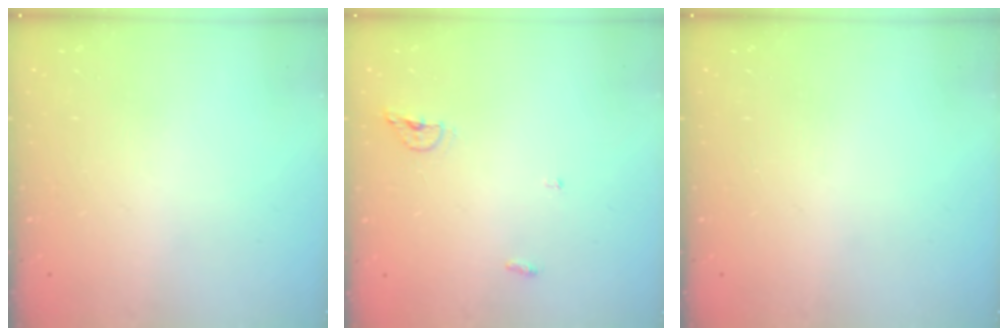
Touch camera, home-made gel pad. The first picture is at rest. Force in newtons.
{"total": 4.4, "press": 4.3, "slide": 1.0}
{"total": 0.0}